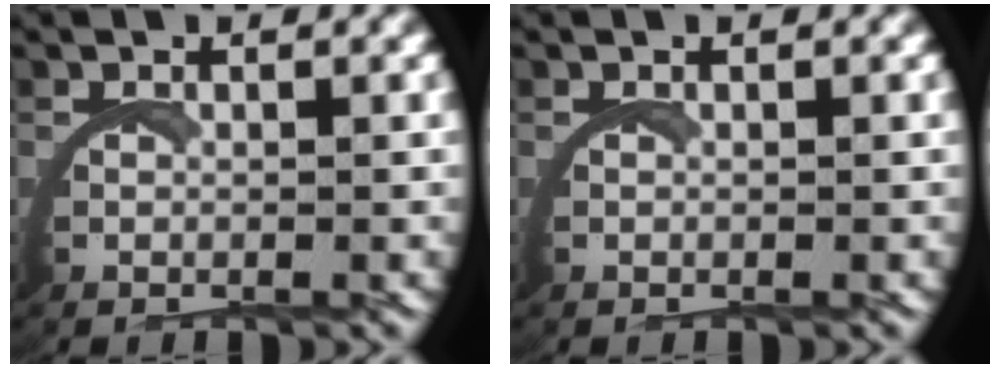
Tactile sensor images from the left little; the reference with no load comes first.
{"total": 0.0}